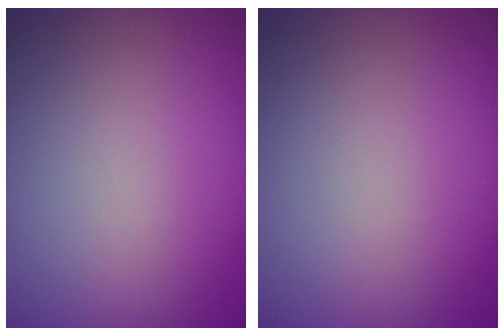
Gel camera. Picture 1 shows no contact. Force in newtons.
{"total": 0.0}